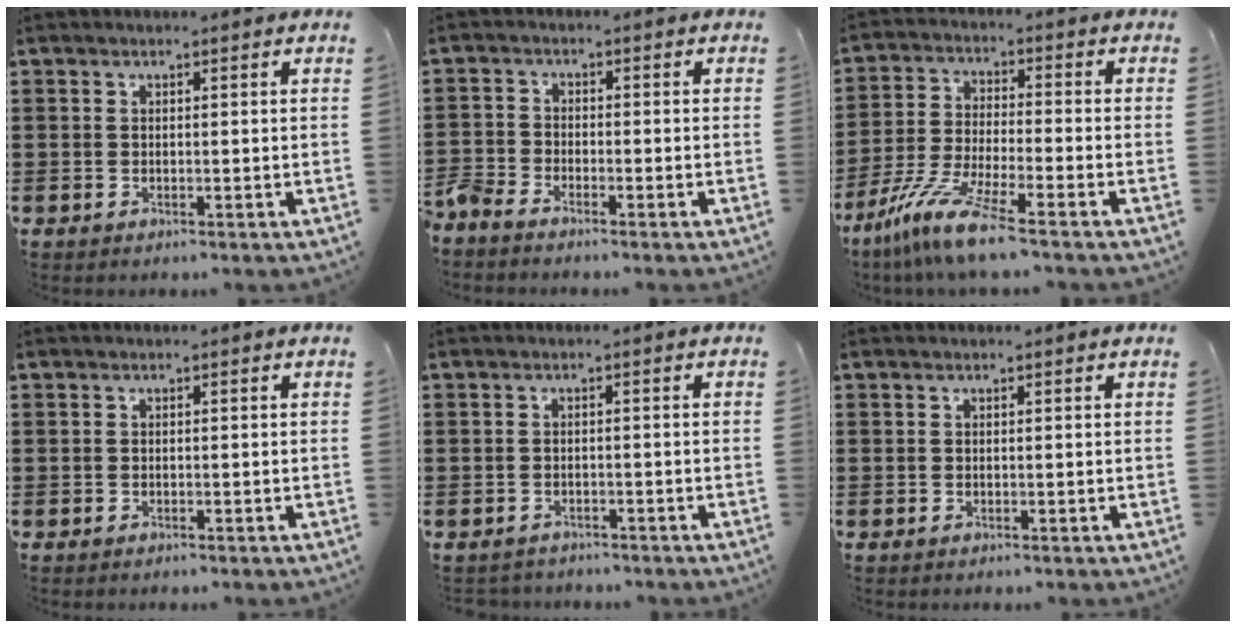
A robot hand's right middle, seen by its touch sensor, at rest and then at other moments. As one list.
[{"total": 2.6, "force": [-2.5, 0.6, 0.3], "torque": [-0.032, -0.005, -0.060]}, {"total": 9.6, "force": [-7.5, 0.3, 6.1], "torque": [-0.141, -0.012, -0.151]}, {"total": 0.0}, {"total": 1.2, "force": [-1.2, 0.2, -0.1], "torque": [-0.004, -0.001, -0.027]}, {"total": 0.0}]